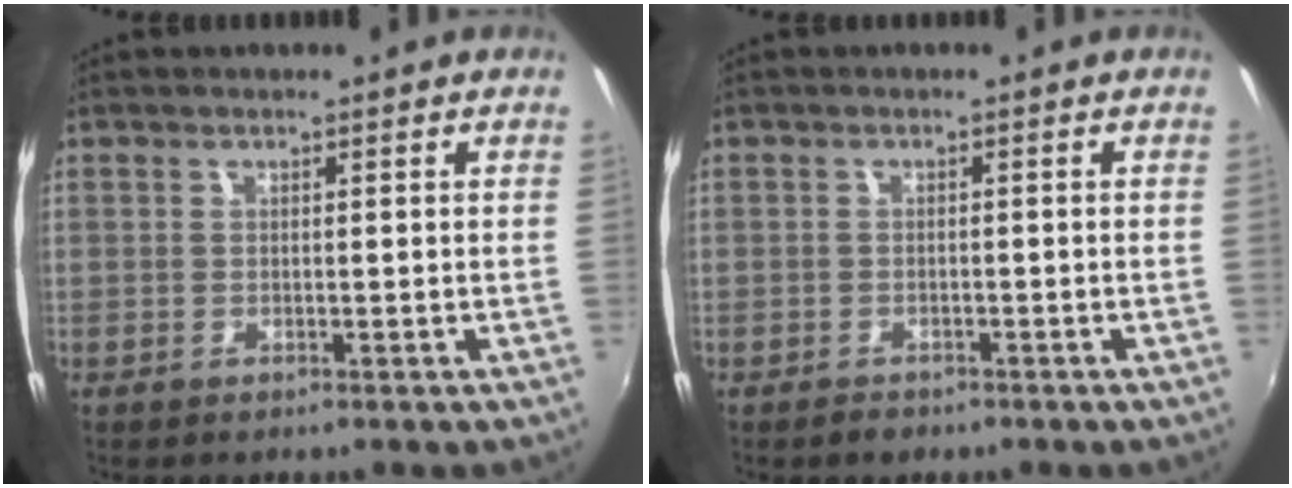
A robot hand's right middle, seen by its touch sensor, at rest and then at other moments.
{"total": 1.9, "force": [-1.4, 1.2, 0.4], "torque": [-0.011, 0.000, -0.021]}